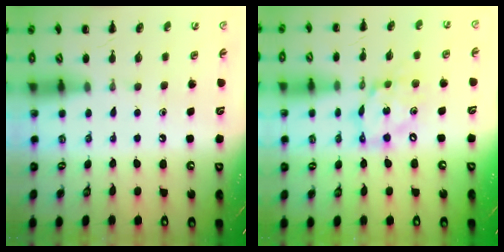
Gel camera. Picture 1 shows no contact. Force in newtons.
{"total": 12.8, "press": 12.4, "slide": 3.3}